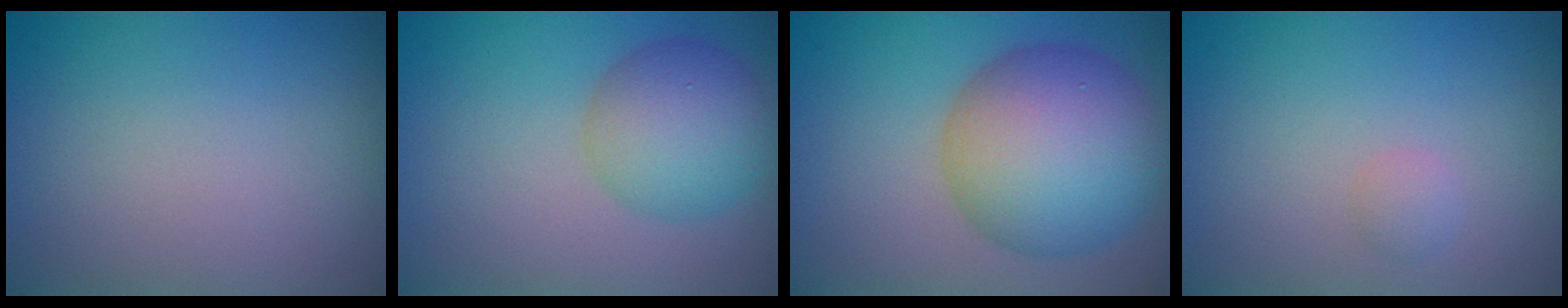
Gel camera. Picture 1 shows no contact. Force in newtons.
{"total": 4.7, "press": 4.7, "slide": 0.2}
{"total": 9.2, "press": 9.2, "slide": 0.2}
{"total": 0.8, "press": 0.8, "slide": 0.0}